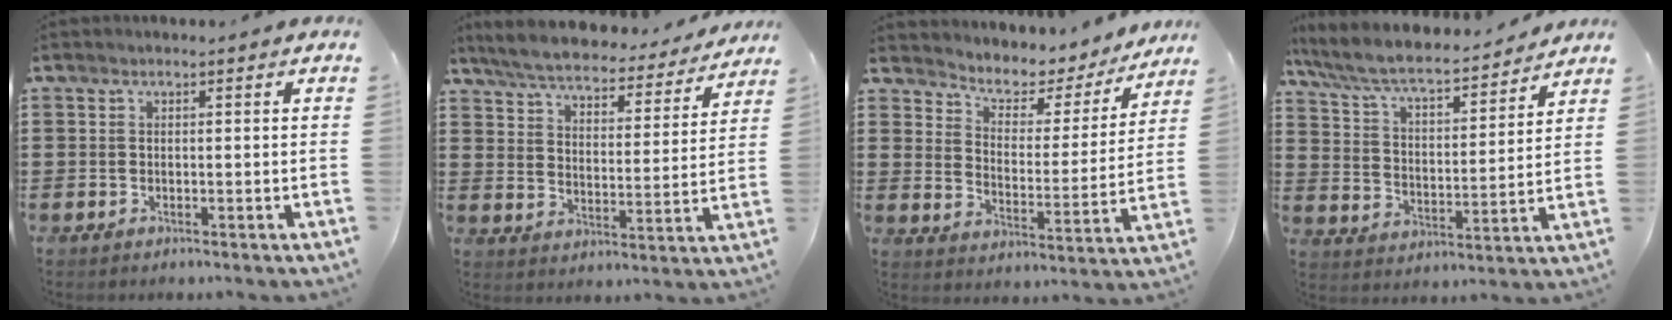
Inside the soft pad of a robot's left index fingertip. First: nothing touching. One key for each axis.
{"total": 5.8, "fx": 5.5, "fy": 0.6, "fz": 1.4, "tx": -0.056, "ty": -0.038, "tz": 0.094}
{"total": 4.2, "fx": 3.6, "fy": 1.9, "fz": 0.8, "tx": -0.034, "ty": -0.034, "tz": 0.052}
{"total": 7.0, "fx": 6.2, "fy": 1.0, "fz": 3.0, "tx": -0.086, "ty": -0.039, "tz": 0.102}